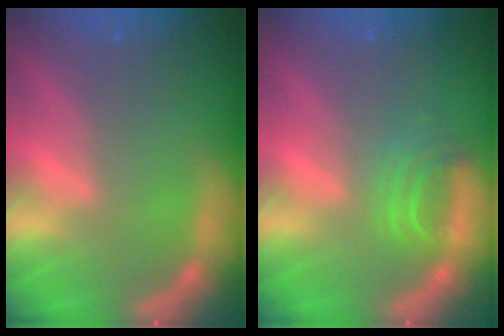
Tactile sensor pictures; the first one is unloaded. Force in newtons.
{"total": 2.5}